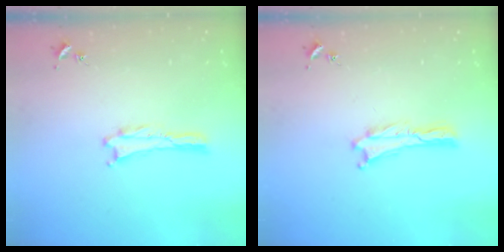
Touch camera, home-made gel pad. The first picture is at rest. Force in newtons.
{"total": 0.0}